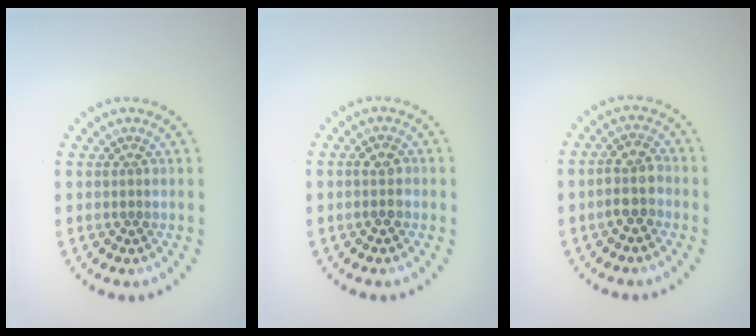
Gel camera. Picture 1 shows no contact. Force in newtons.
{"total": 1.7, "press": 1.7, "slide": 0.4}
{"total": 2.8, "press": 2.6, "slide": 1.0}